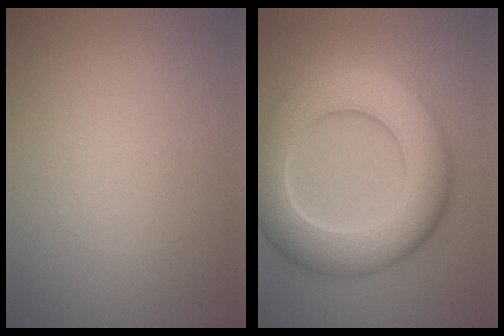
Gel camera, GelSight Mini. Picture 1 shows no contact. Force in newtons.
{"total": 10.6, "press": 10.6, "slide": 0.5}